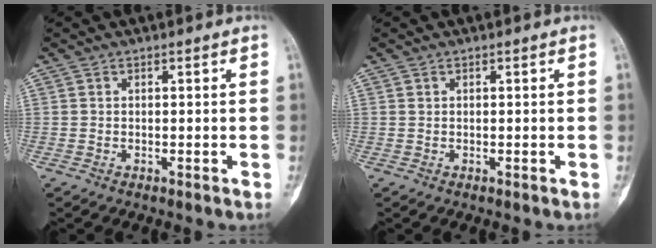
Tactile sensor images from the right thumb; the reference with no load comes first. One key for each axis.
{"total": 0.0}